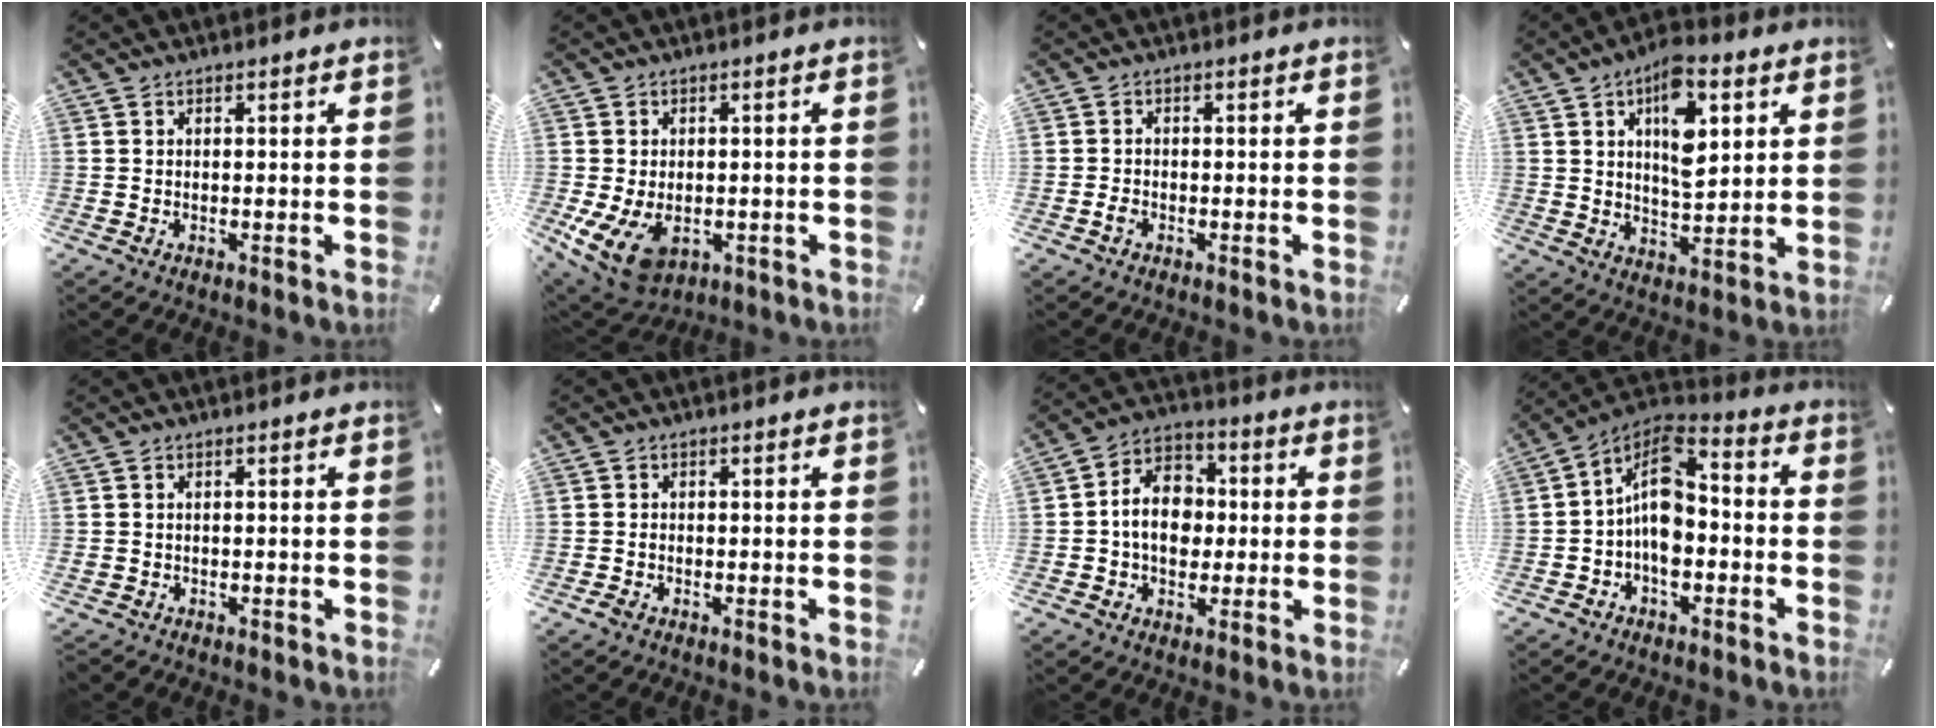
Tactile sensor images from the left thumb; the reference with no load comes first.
{"total": 9.2, "force": [-2.6, 6.5, 6.0], "torque": [-0.117, 0.000, -0.042]}
{"total": 1.8, "force": [-0.9, 1.3, 0.7], "torque": [-0.013, 0.006, -0.019]}
{"total": 12.9, "force": [5.5, 6.6, 9.7], "torque": [-0.140, -0.016, 0.091]}
{"total": 1.0, "force": [-0.6, 0.8, 0.4], "torque": [-0.008, 0.001, -0.014]}
{"total": 1.0, "force": [-0.5, 0.8, 0.4], "torque": [-0.008, 0.003, -0.012]}
{"total": 10.7, "force": [-0.9, 8.6, 6.3], "torque": [-0.126, 0.020, -0.016]}
{"total": 11.2, "force": [-1.9, 7.3, 8.3], "torque": [-0.159, 0.005, -0.034]}